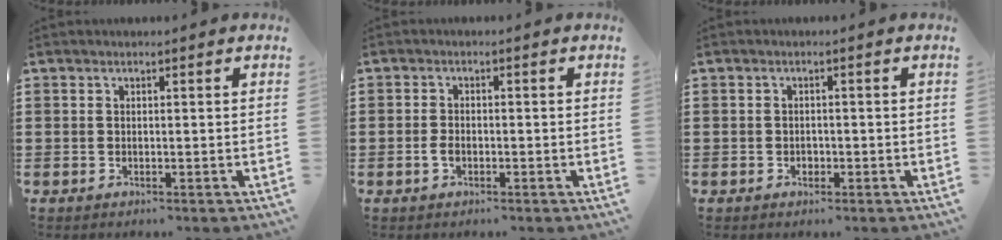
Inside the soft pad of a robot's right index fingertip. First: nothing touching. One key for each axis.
{"total": 1.8, "fx": -0.6, "fy": 1.0, "fz": 1.3, "tx": -0.033, "ty": -0.001, "tz": -0.013}
{"total": 1.0, "fx": -0.4, "fy": 0.8, "fz": 0.4, "tx": -0.010, "ty": 0.001, "tz": -0.009}